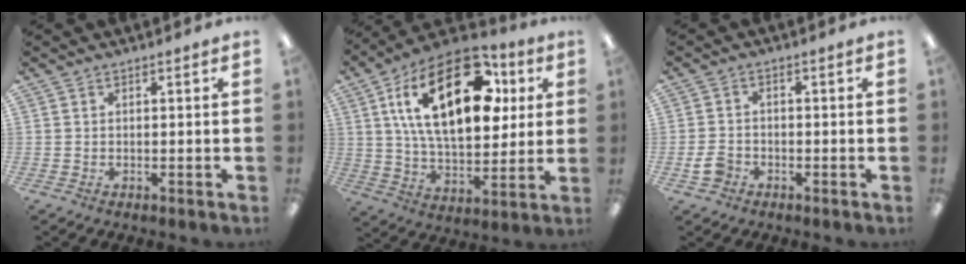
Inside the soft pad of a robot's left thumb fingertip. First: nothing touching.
{"total": 26.8, "force": [10.1, 14.0, 20.5], "torque": [-0.346, -0.026, 0.163]}
{"total": 4.0, "force": [-2.0, 2.8, 1.9], "torque": [-0.042, 0.007, -0.041]}